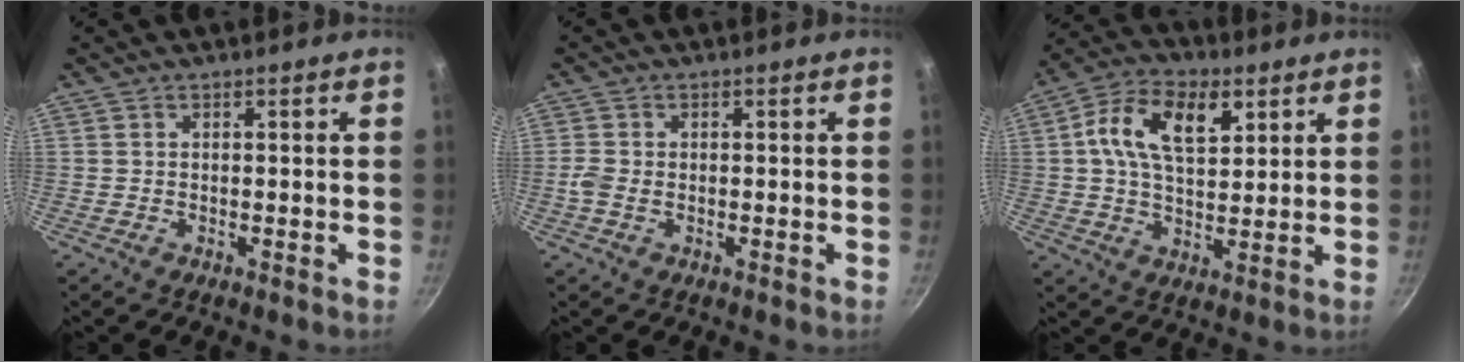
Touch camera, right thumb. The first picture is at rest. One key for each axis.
{"total": 2.3, "fx": -0.4, "fy": 1.6, "fz": 1.6, "tx": -0.041, "ty": 0.003, "tz": -0.014}
{"total": 12.9, "fx": 4.2, "fy": 7.5, "fz": 9.7, "tx": -0.157, "ty": 0.001, "tz": 0.062}